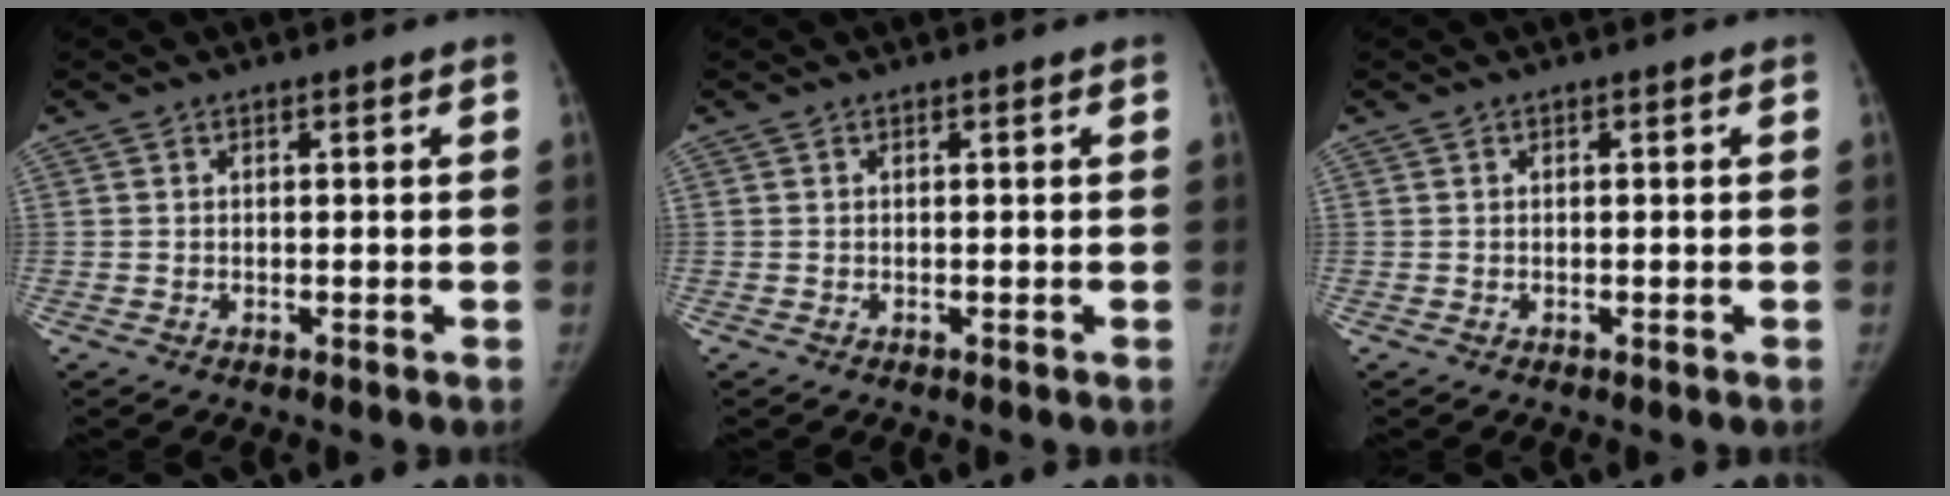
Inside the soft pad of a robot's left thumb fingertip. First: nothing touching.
{"total": 0.0}
{"total": 0.0}